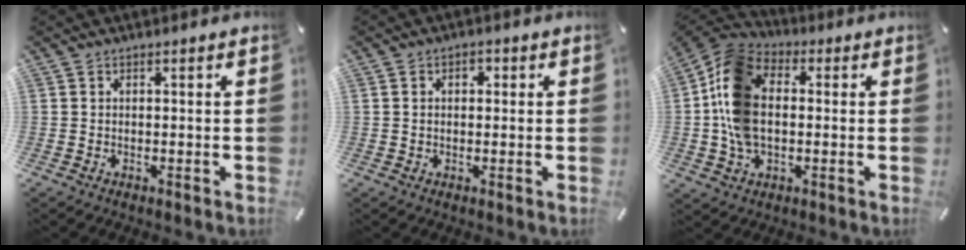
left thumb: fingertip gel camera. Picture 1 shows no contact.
{"total": 2.5, "force": [0.2, 1.9, 1.6], "torque": [-0.018, 0.003, -0.003]}
{"total": 14.1, "force": [-0.6, 10.0, 9.9], "torque": [-0.225, 0.015, -0.010]}